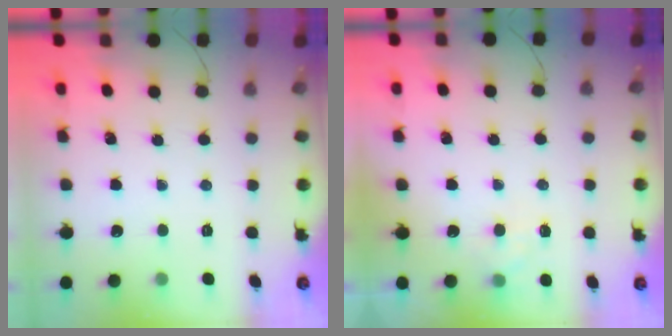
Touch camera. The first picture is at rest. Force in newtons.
{"total": 6.8, "press": 6.6, "slide": 1.5}